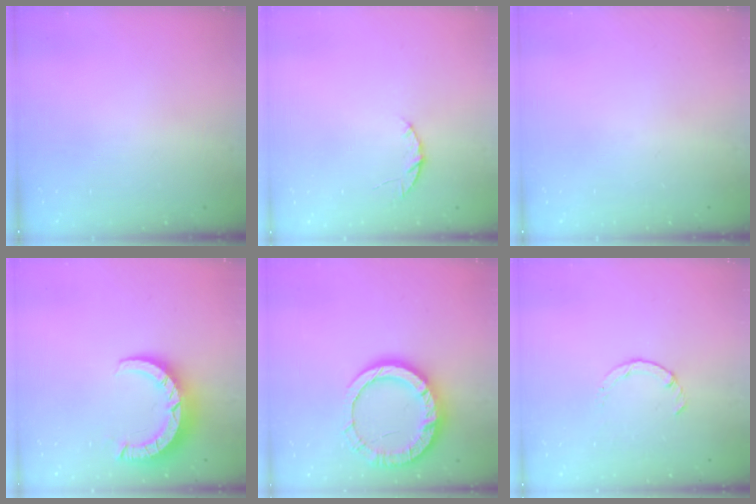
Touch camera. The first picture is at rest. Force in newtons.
{"total": 4.2, "press": 4.2, "slide": 0.5}
{"total": 0.0}
{"total": 8.9, "press": 8.8, "slide": 1.1}
{"total": 15.6, "press": 15.5, "slide": 1.4}
{"total": 2.2, "press": 2.1, "slide": 0.4}